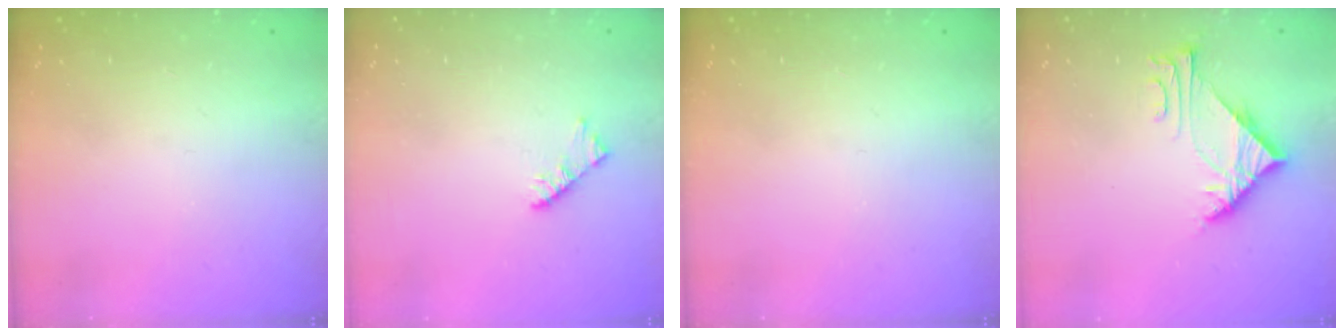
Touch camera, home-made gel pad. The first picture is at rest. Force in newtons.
{"total": 3.3, "press": 3.2, "slide": 0.6}
{"total": 0.0}
{"total": 5.6, "press": 5.6, "slide": 0.3}